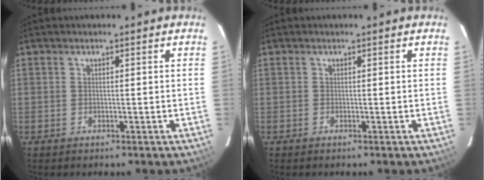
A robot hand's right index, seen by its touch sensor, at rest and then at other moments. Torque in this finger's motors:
{"motor_torque": [-0.01, 0.10, 0.00, 0.01]}